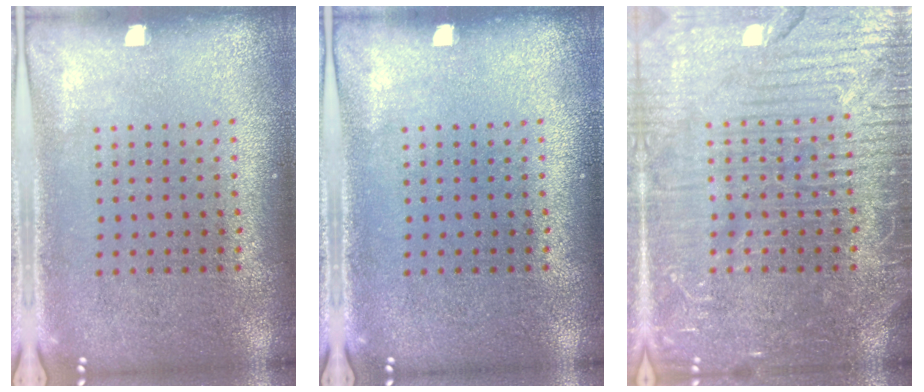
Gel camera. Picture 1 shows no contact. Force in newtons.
{"total": 0.0}
{"total": 7.2, "press": 7.1, "slide": 0.8}